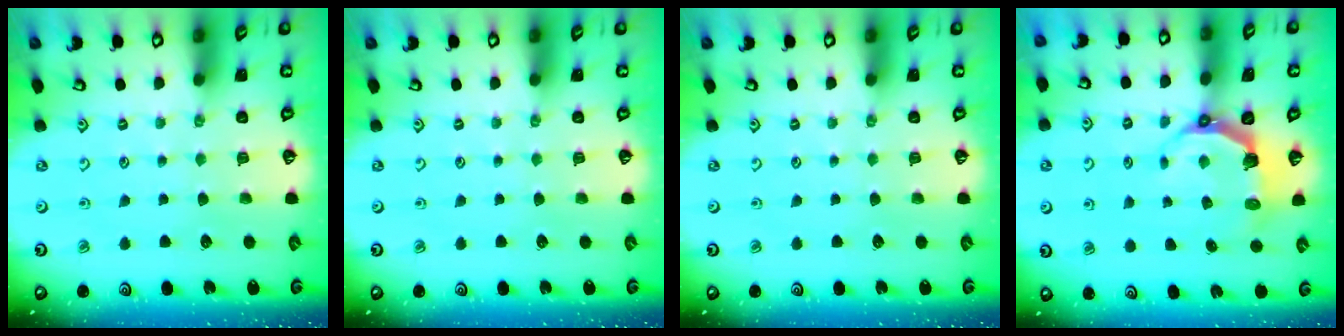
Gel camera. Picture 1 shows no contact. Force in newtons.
{"total": 0.0}
{"total": 0.0}
{"total": 6.3, "press": 4.5, "slide": 4.3}